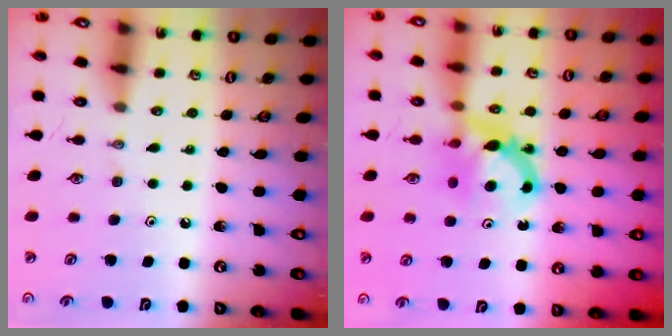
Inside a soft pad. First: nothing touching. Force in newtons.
{"total": 7.2, "press": 7.2, "slide": 0.6}